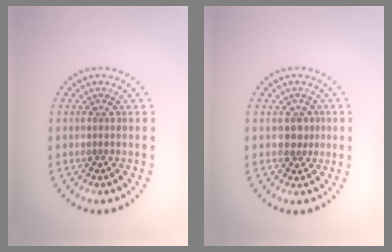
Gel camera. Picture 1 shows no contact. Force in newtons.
{"total": 1.6, "press": 1.4, "slide": 0.8}